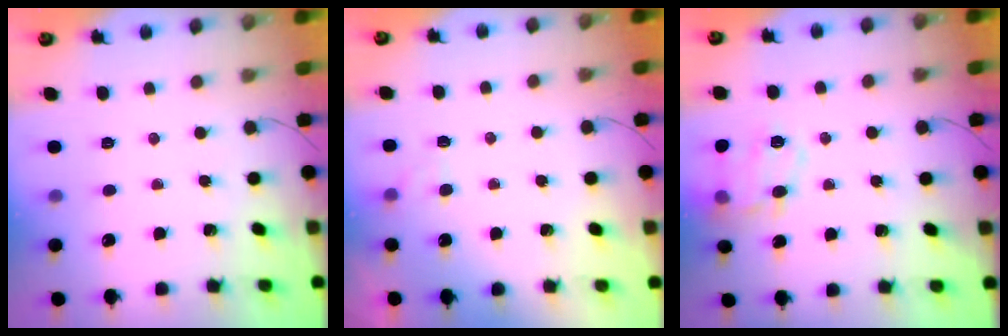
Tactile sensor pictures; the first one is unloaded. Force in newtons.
{"total": 1.9, "press": 1.4, "slide": 1.2}
{"total": 15.6, "press": 15.6, "slide": 1.1}